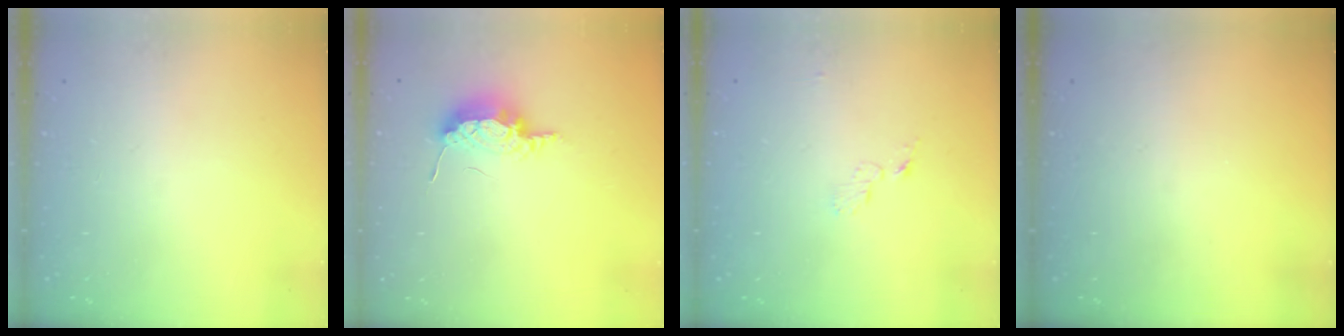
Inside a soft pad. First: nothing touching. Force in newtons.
{"total": 10.0, "press": 8.6, "slide": 5.1}
{"total": 3.7, "press": 3.6, "slide": 0.4}
{"total": 0.0}